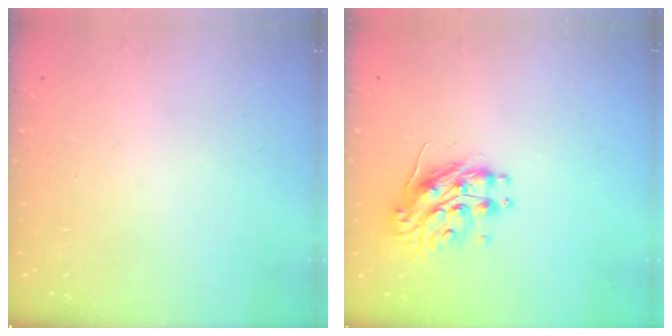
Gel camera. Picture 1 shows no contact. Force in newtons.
{"total": 10.2, "press": 10.2, "slide": 0.8}